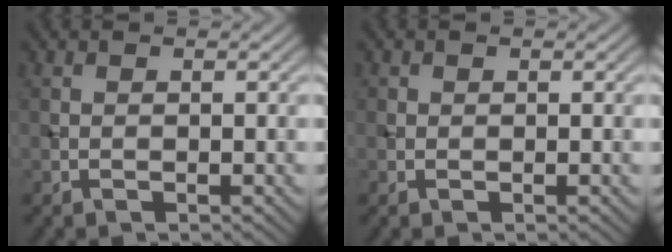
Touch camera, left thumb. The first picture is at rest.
{"total": 0.6, "force": [0.2, 0.6, 0.1], "torque": [0.001, -0.002, 0.001]}